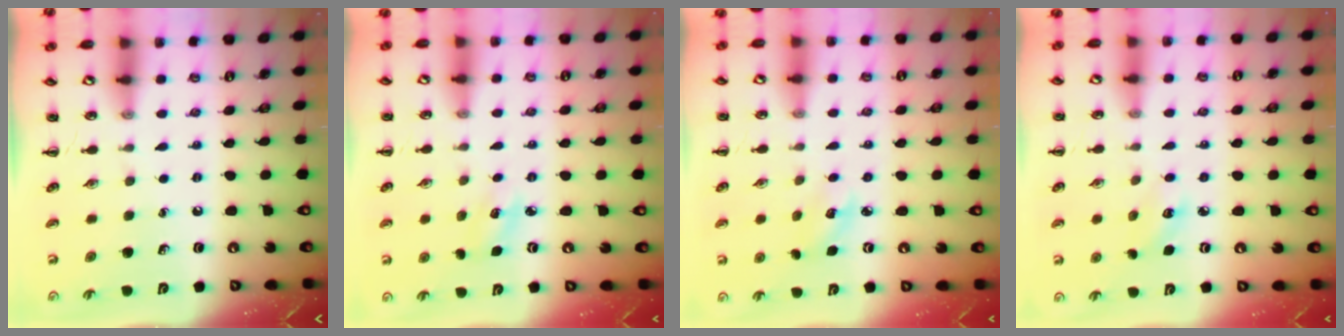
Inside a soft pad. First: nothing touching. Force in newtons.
{"total": 4.2, "press": 4.0, "slide": 1.3}
{"total": 3.7, "press": 3.6, "slide": 1.0}
{"total": 3.2, "press": 3.1, "slide": 0.7}